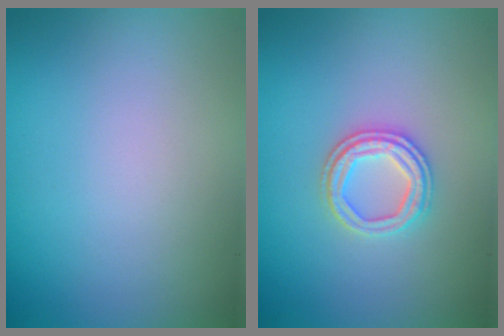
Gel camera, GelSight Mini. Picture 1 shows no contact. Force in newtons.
{"total": 2.8, "press": 2.6, "slide": 1.0}